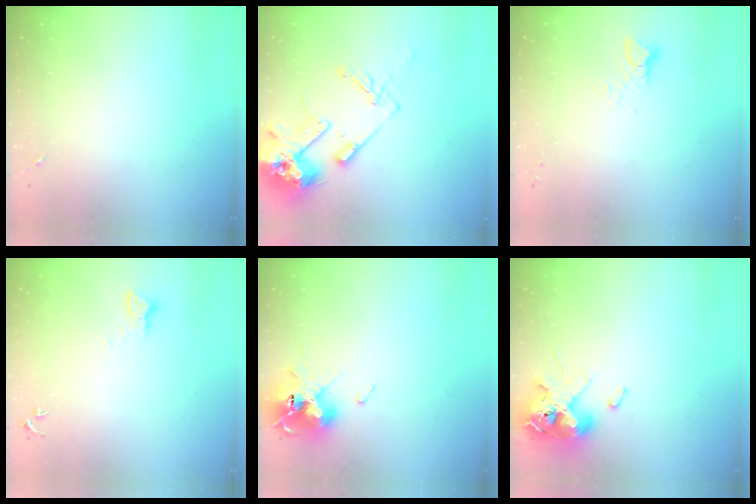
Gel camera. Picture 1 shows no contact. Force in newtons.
{"total": 17.0, "press": 16.8, "slide": 2.4}
{"total": 2.9, "press": 2.9, "slide": 0.2}
{"total": 2.2, "press": 2.2, "slide": 0.2}
{"total": 13.8, "press": 13.8, "slide": 1.5}
{"total": 12.2, "press": 12.1, "slide": 2.0}